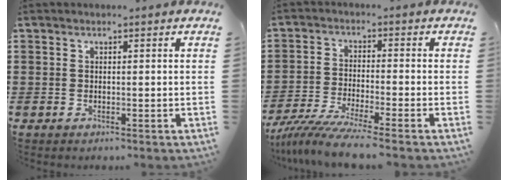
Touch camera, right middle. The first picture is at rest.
{"total": 6.6, "force": [-5.9, -0.5, 3.0], "torque": [-0.072, -0.021, -0.116]}